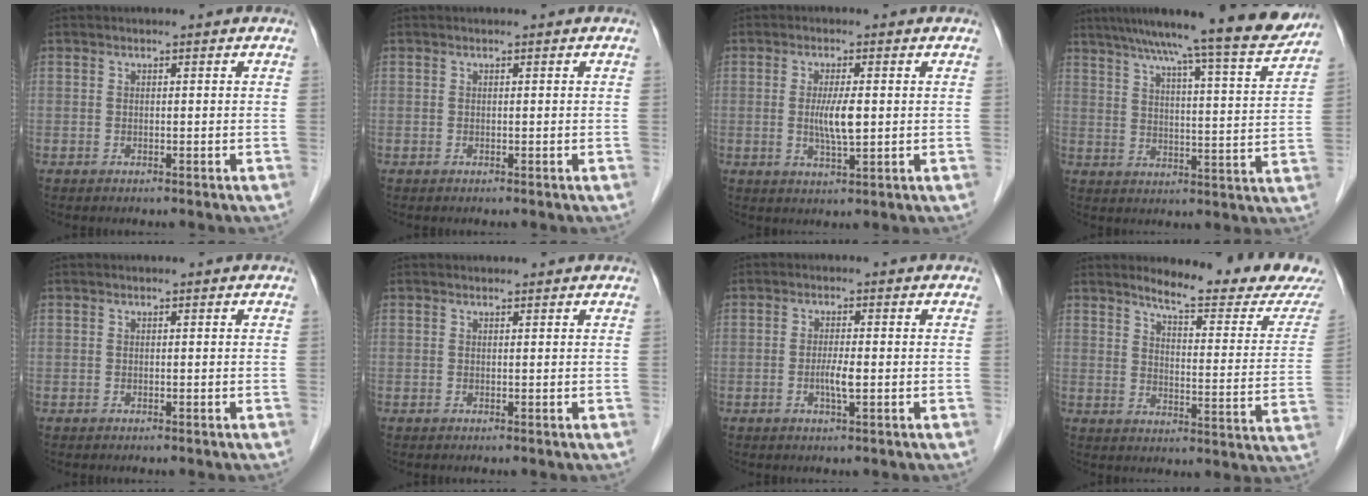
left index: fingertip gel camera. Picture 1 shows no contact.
{"total": 0.0}
{"total": 4.6, "force": [0.1, 0.7, 4.5], "torque": [-0.086, -0.006, 0.003]}
{"total": 19.6, "force": [17.0, -0.3, 9.8], "torque": [-0.147, -0.020, 0.229]}
{"total": 0.0}
{"total": 1.2, "force": [1.2, 0.3, 0.2], "torque": [-0.012, 0.011, 0.016]}
{"total": 2.7, "force": [-0.6, 0.2, 2.6], "torque": [-0.053, -0.003, -0.010]}
{"total": 16.4, "force": [15.2, 0.6, 6.2], "torque": [-0.084, -0.076, 0.182]}